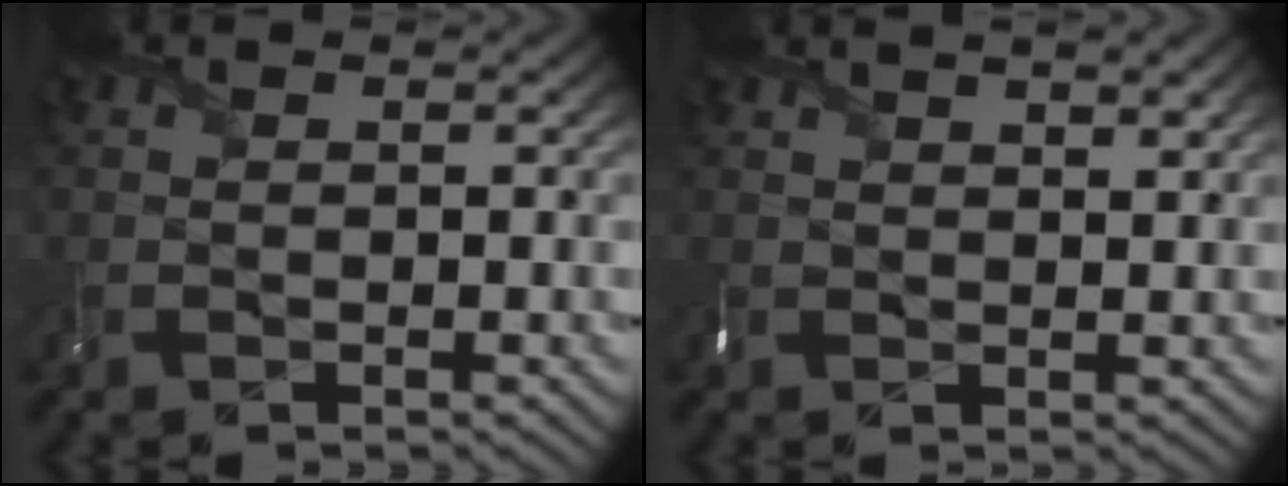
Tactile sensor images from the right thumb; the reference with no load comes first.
{"total": 3.7, "force": [2.5, 1.0, 2.5], "torque": [-0.054, 0.007, 0.043]}